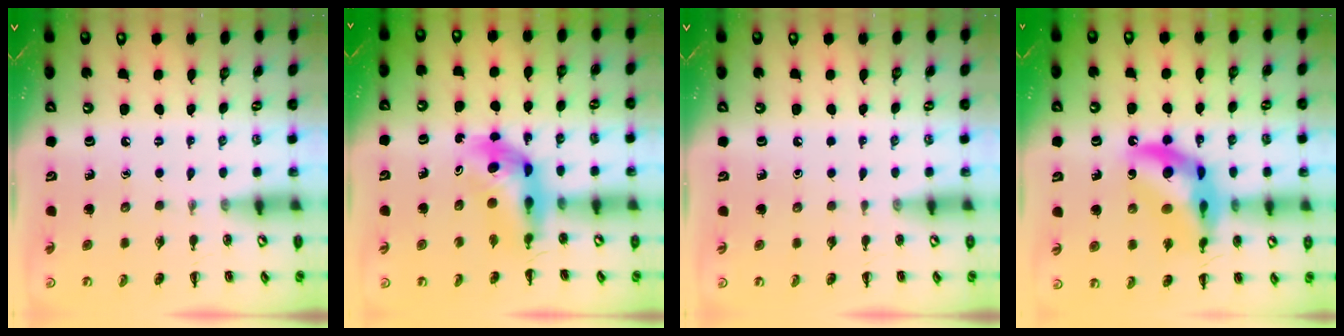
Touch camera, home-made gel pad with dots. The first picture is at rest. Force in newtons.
{"total": 5.5, "press": 5.4, "slide": 1.0}
{"total": 0.0}
{"total": 15.3, "press": 14.8, "slide": 3.9}